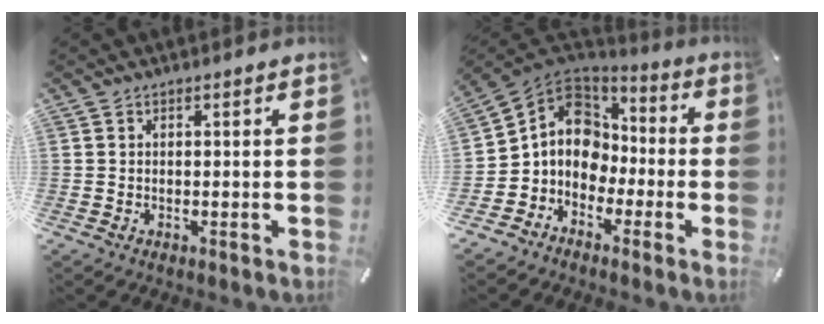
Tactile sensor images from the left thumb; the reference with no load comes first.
{"total": 10.6, "force": [-0.8, 9.9, 3.7], "torque": [-0.079, 0.005, -0.010]}